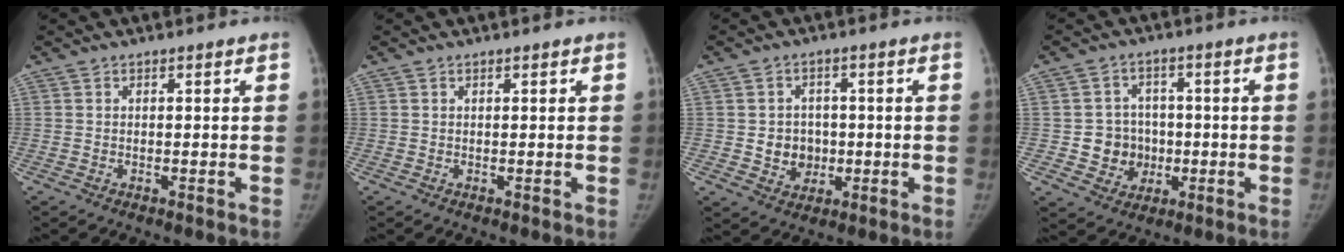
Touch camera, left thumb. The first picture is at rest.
{"total": 0.0}
{"total": 5.9, "force": [-0.6, 5.3, 2.5], "torque": [-0.005, 0.007, -0.003]}
{"total": 7.7, "force": [-0.9, 7.3, 2.3], "torque": [0.006, 0.015, -0.010]}